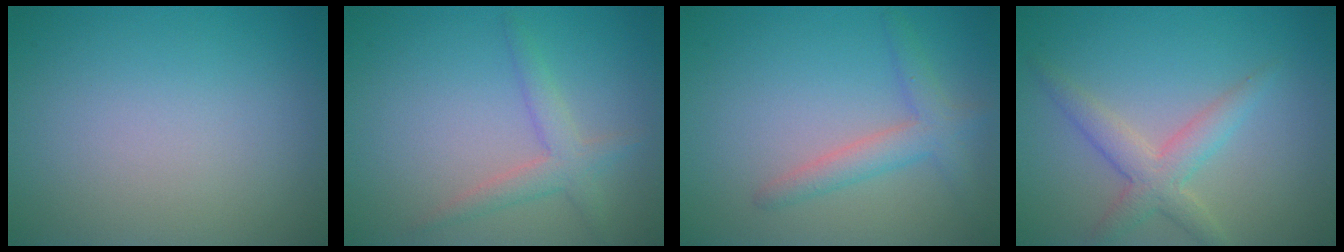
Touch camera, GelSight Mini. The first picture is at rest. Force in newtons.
{"total": 2.4, "press": 2.4, "slide": 0.1}
{"total": 2.7, "press": 2.7, "slide": 0.3}
{"total": 3.3, "press": 3.3, "slide": 0.1}